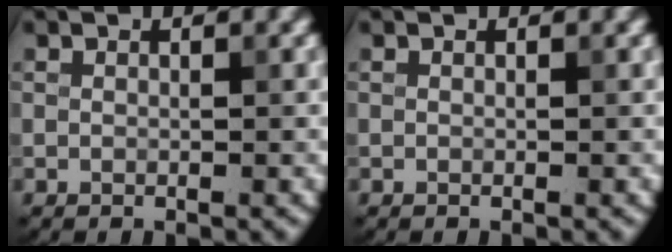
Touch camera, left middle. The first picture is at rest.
{"total": 0.0}